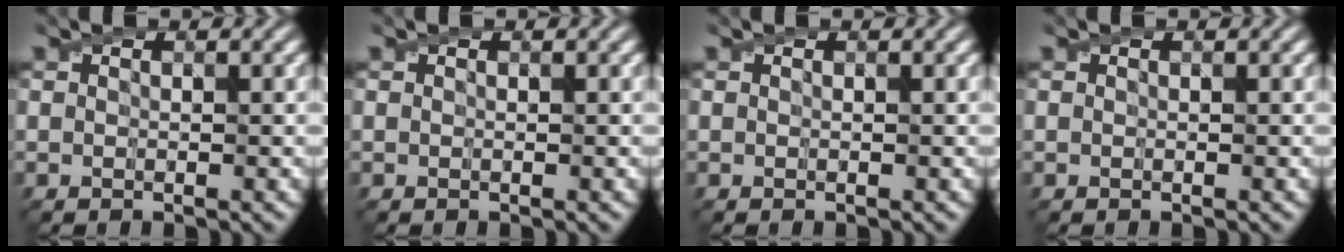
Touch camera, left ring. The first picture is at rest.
{"total": 0.0}
{"total": 0.0}
{"total": 0.0}